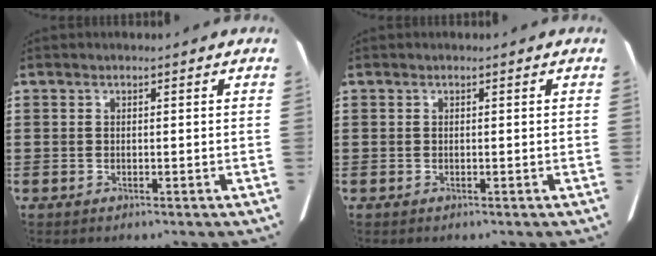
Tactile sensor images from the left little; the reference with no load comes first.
{"total": 0.0}